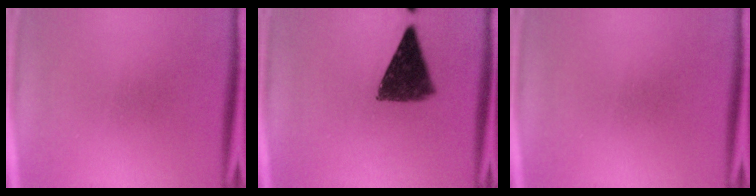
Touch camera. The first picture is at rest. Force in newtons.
{"total": 10.4}
{"total": 0.0}